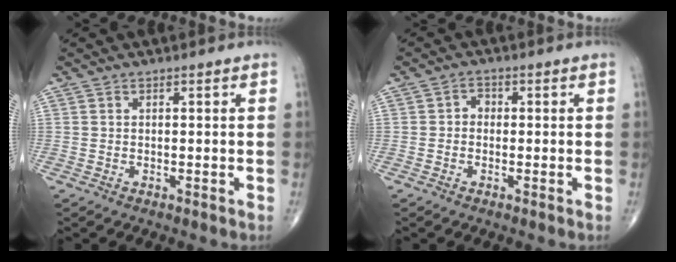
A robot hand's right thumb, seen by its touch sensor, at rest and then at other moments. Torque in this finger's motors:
{"motor_torque": [0.07, 0.26, 0.19, 0.14, -0.01]}